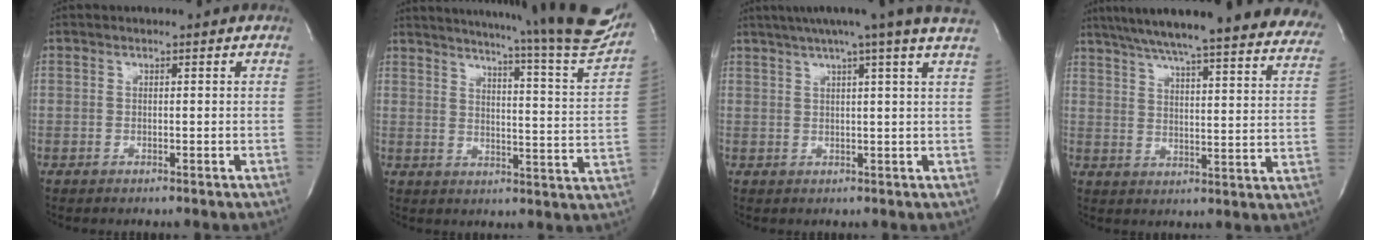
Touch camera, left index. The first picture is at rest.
{"total": 25.6, "force": [22.8, -0.6, 11.7], "torque": [-0.177, -0.085, 0.278]}
{"total": 14.1, "force": [11.5, -1.7, 7.9], "torque": [-0.130, 0.004, 0.137]}
{"total": 32.7, "force": [28.7, 3.5, 15.3], "torque": [-0.210, -0.054, 0.350]}